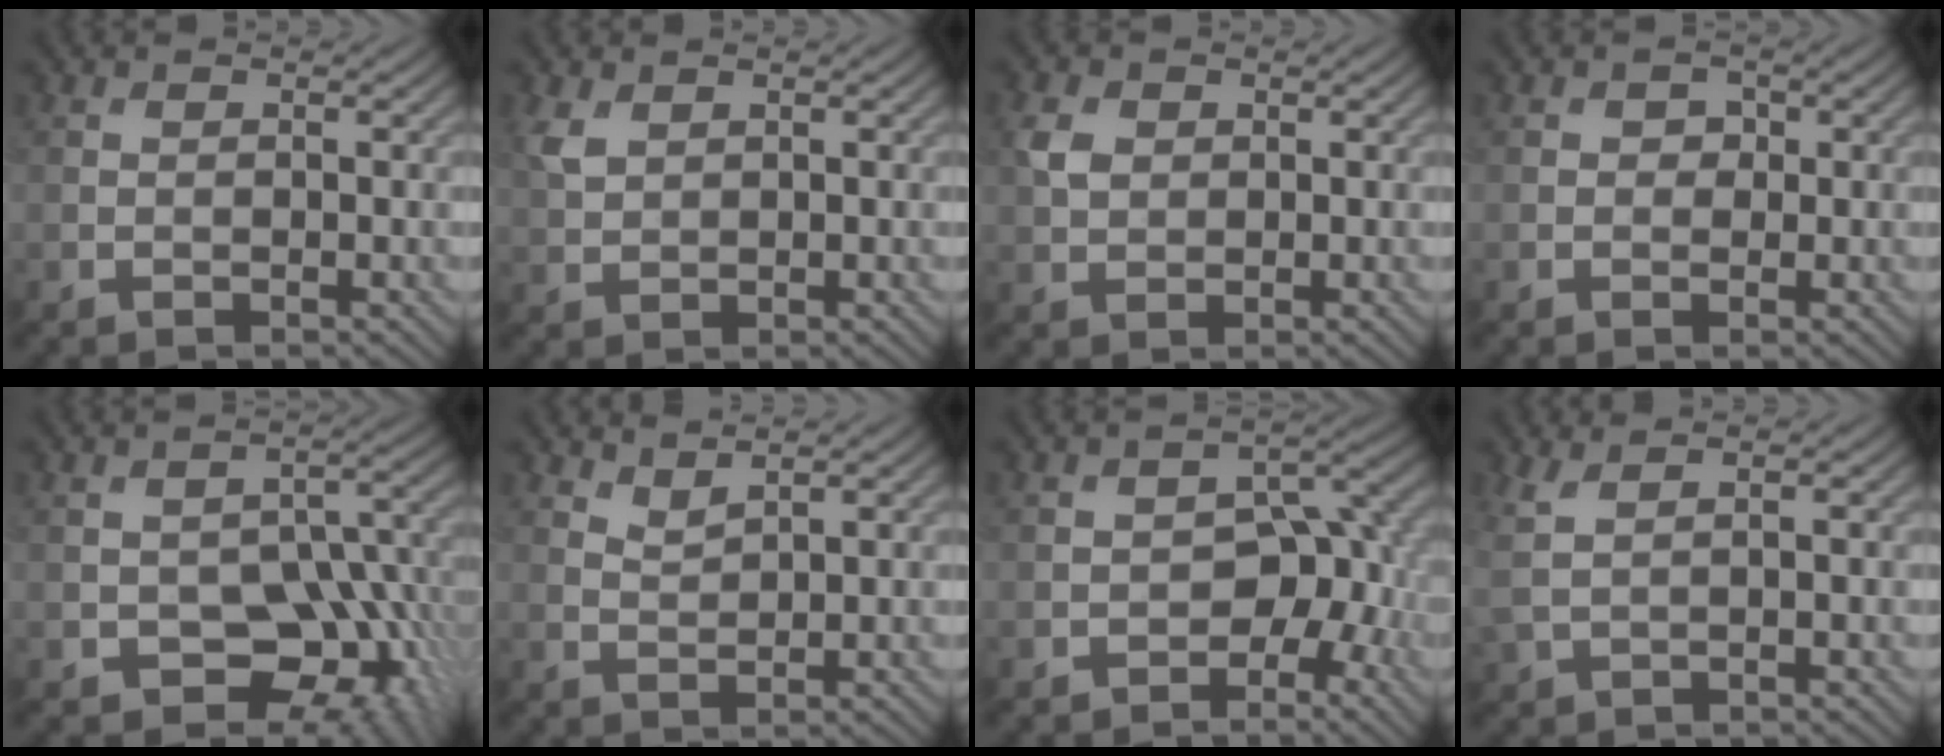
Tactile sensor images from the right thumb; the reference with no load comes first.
{"total": 2.3, "force": [1.3, 1.4, 1.3], "torque": [-0.039, 0.001, 0.029]}
{"total": 2.7, "force": [0.7, 2.1, 1.5], "torque": [-0.038, 0.004, 0.011]}
{"total": 1.2, "force": [0.2, 1.1, 0.5], "torque": [-0.006, -0.003, -0.001]}
{"total": 11.7, "force": [-4.6, 7.4, 7.7], "torque": [-0.097, -0.007, -0.070]}
{"total": 2.1, "force": [1.9, 0.3, 0.9], "torque": [-0.024, -0.002, 0.045]}
{"total": 5.9, "force": [-2.3, 3.9, 3.8], "torque": [-0.041, 0.001, -0.042]}
{"total": 2.6, "force": [1.4, 0.8, 2.1], "torque": [-0.057, 0.007, 0.030]}